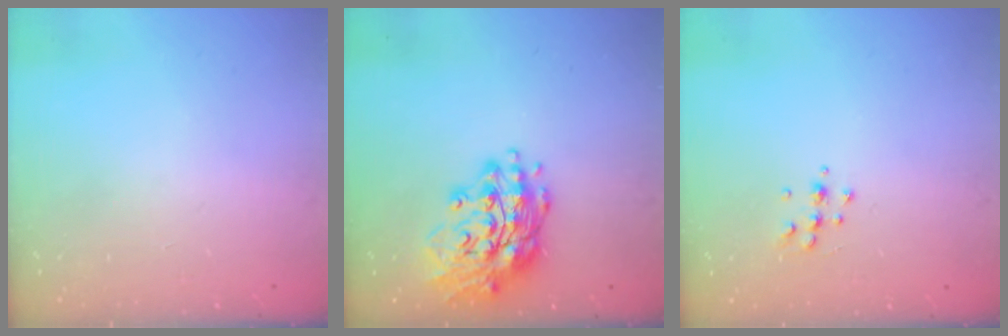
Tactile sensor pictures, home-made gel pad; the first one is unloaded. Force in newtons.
{"total": 16.9, "press": 16.6, "slide": 3.1}
{"total": 6.3, "press": 6.2, "slide": 1.0}